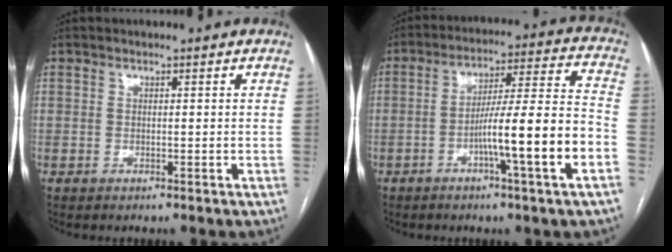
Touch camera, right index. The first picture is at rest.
{"total": 13.9, "force": [-4.9, -0.7, 12.9], "torque": [-0.208, 0.010, -0.081]}